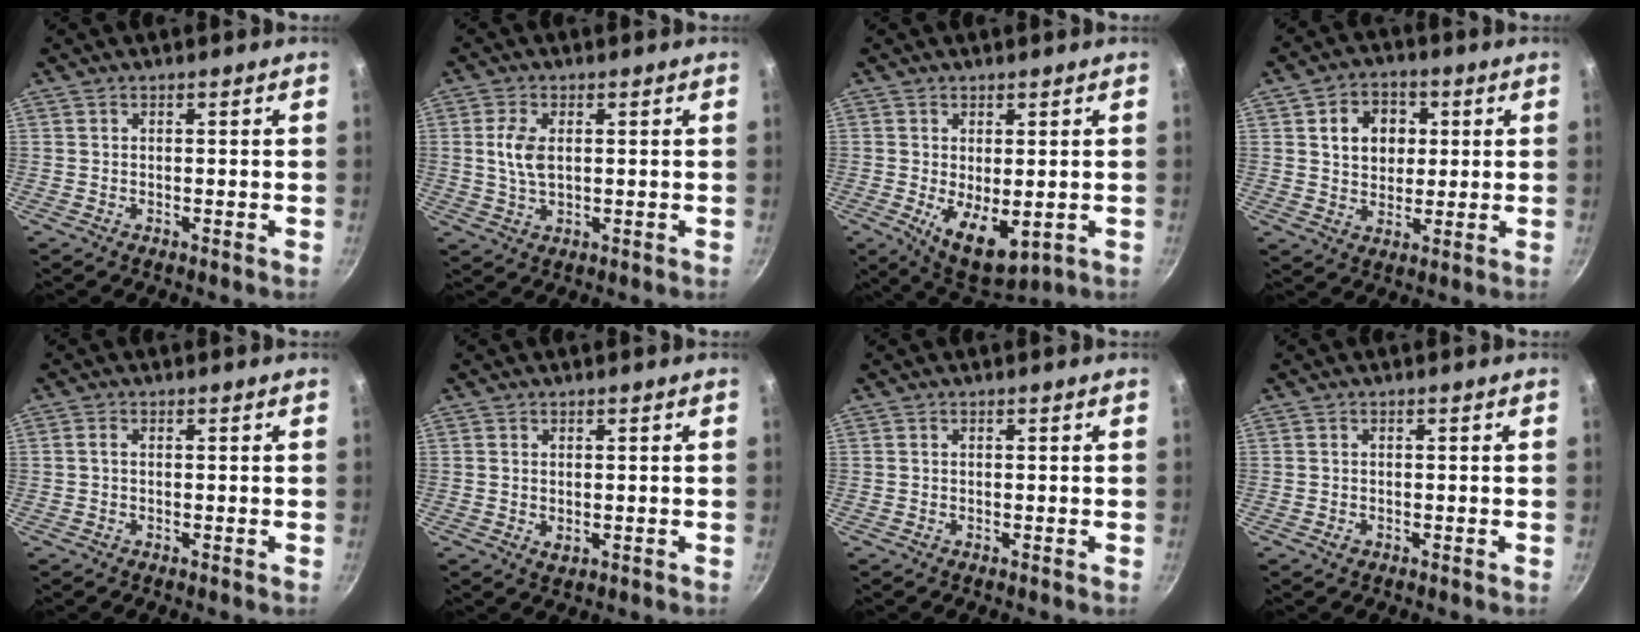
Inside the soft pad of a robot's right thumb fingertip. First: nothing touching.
{"total": 5.7, "force": [0.9, 3.2, 4.6], "torque": [-0.089, 0.001, 0.018]}
{"total": 9.3, "force": [-1.1, 4.7, 8.0], "torque": [-0.105, -0.021, -0.001]}
{"total": 9.3, "force": [2.3, 7.4, 5.2], "torque": [-0.052, 0.004, 0.034]}
{"total": 1.1, "force": [0.0, 0.7, 0.8], "torque": [-0.016, 0.005, -0.001]}
{"total": 1.9, "force": [0.0, 1.3, 1.4], "torque": [-0.023, -0.004, 0.001]}
{"total": 0.0}
{"total": 1.0, "force": [-0.5, 0.7, 0.4], "torque": [-0.006, 0.001, -0.008]}